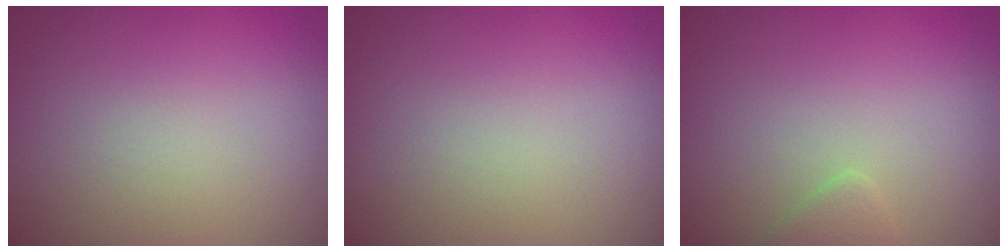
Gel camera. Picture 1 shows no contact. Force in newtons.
{"total": 0.0}
{"total": 1.3, "press": 1.2, "slide": 0.1}